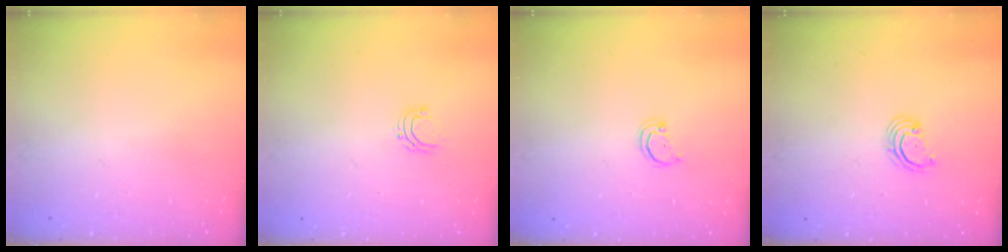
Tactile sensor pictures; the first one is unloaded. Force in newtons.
{"total": 4.5, "press": 4.5, "slide": 0.3}
{"total": 2.1, "press": 2.1, "slide": 0.2}
{"total": 2.6, "press": 2.6, "slide": 0.3}